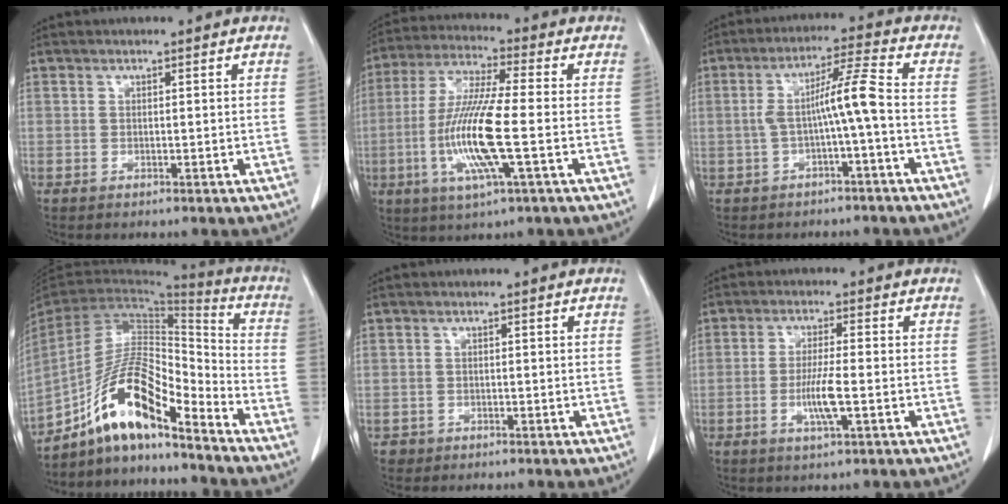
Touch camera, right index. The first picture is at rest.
{"total": 13.4, "force": [-2.8, 0.8, 13.1], "torque": [-0.272, -0.013, -0.060]}
{"total": 6.8, "force": [-1.2, -0.6, 6.6], "torque": [-0.122, 0.025, -0.017]}
{"total": 14.6, "force": [-10.2, 3.0, 10.0], "torque": [-0.189, 0.023, -0.182]}
{"total": 1.2, "force": [-0.5, 1.0, -0.2], "torque": [-0.003, 0.005, -0.009]}
{"total": 5.4, "force": [-1.4, 0.2, 5.2], "torque": [-0.102, -0.010, -0.026]}